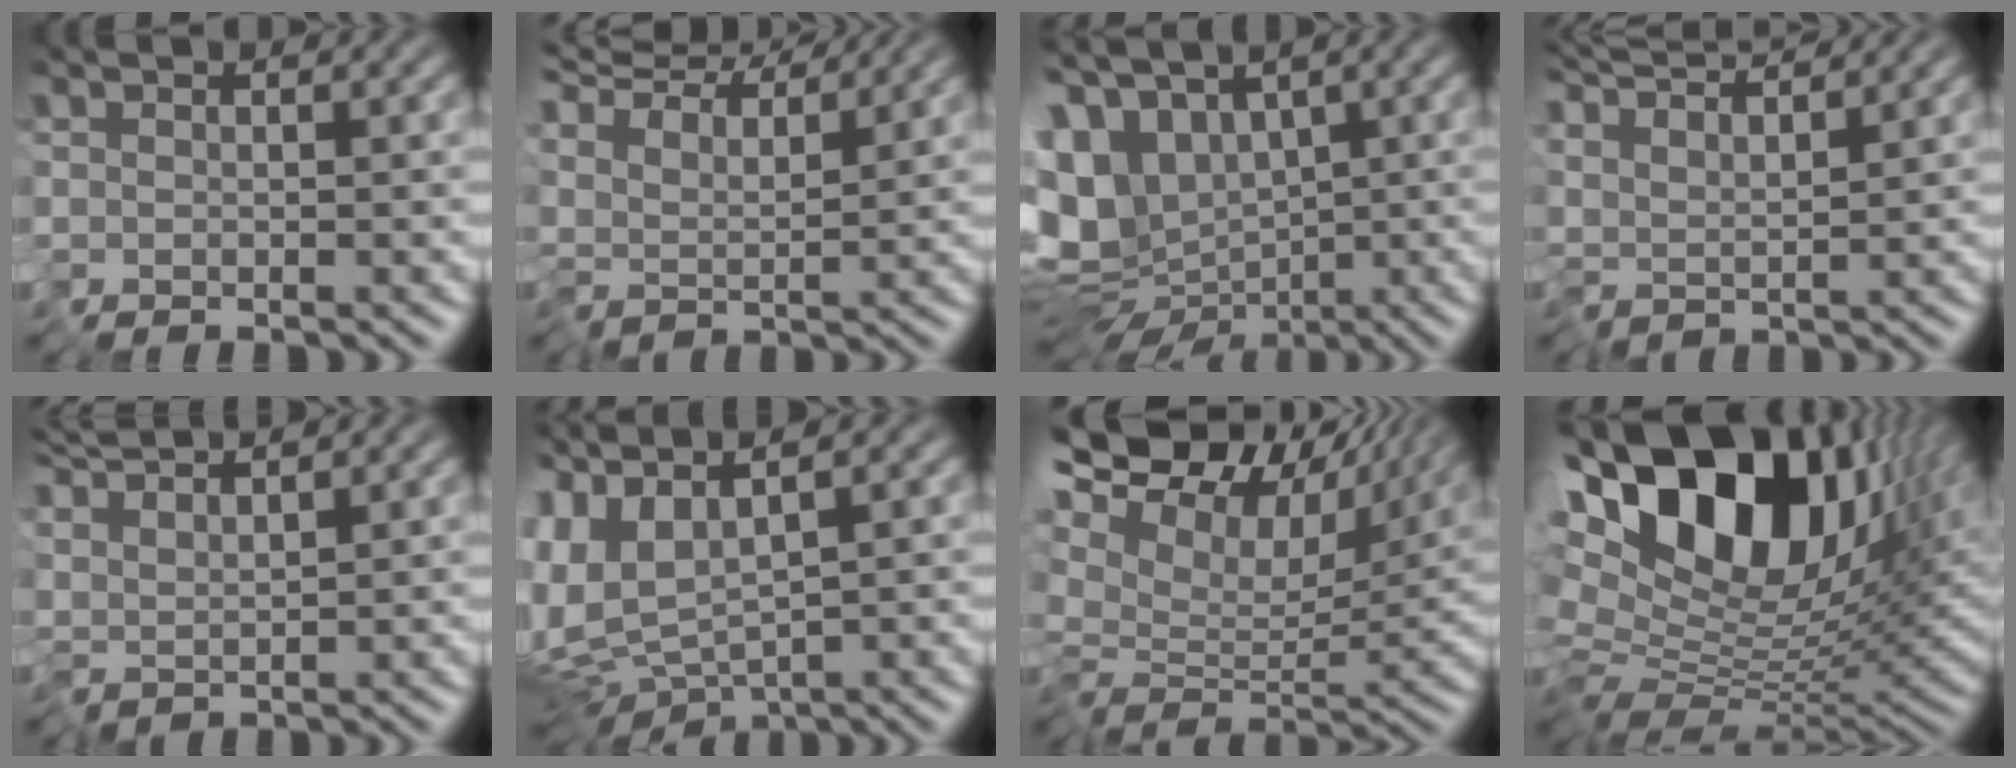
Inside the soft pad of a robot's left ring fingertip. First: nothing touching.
{"total": 8.0, "force": [7.6, 0.9, 2.2], "torque": [-0.077, 0.013, 0.129]}
{"total": 12.1, "force": [0.9, 8.9, 8.2], "torque": [-0.193, -0.030, 0.048]}
{"total": 6.3, "force": [6.1, 0.0, 1.6], "torque": [-0.055, 0.020, 0.109]}
{"total": 3.6, "force": [3.6, -0.1, 0.6], "torque": [-0.031, 0.016, 0.073]}
{"total": 5.8, "force": [1.9, 2.1, 5.0], "torque": [-0.124, -0.010, 0.056]}
{"total": 12.8, "force": [8.1, 6.5, 7.4], "torque": [-0.179, 0.038, 0.139]}
{"total": 19.4, "force": [9.1, 10.4, 13.6], "torque": [-0.265, 0.042, 0.166]}